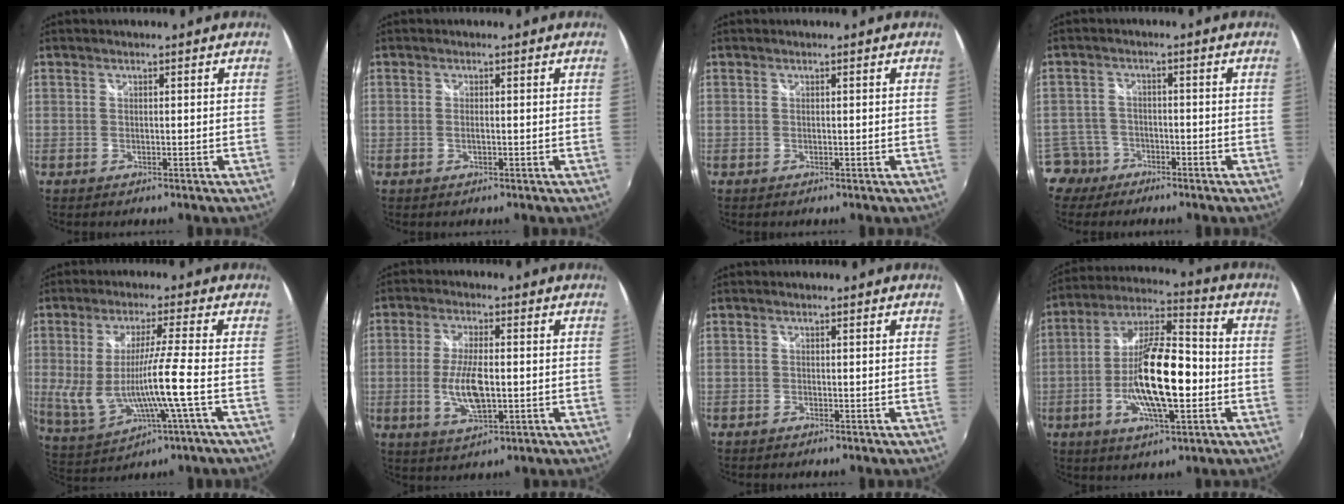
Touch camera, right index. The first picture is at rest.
{"total": 0.8, "force": [-0.2, 0.2, 0.7], "torque": [-0.016, -0.001, -0.004]}
{"total": 0.0}
{"total": 4.8, "force": [-3.1, 3.6, -0.1], "torque": [-0.009, 0.016, -0.063]}
{"total": 11.3, "force": [-1.6, 0.5, 11.2], "torque": [-0.219, -0.022, -0.010]}
{"total": 8.5, "force": [-1.3, 3.2, 7.7], "torque": [-0.155, -0.008, -0.022]}
{"total": 0.5, "force": [-0.5, 0.2, 0.1], "torque": [-0.003, -0.003, -0.011]}
{"total": 17.0, "force": [-3.6, 5.1, 15.8], "torque": [-0.297, 0.002, -0.068]}